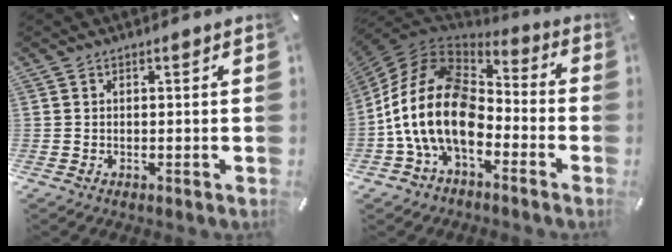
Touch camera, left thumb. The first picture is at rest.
{"total": 19.9, "force": [-6.2, 12.8, 13.9], "torque": [-0.297, 0.027, -0.111]}